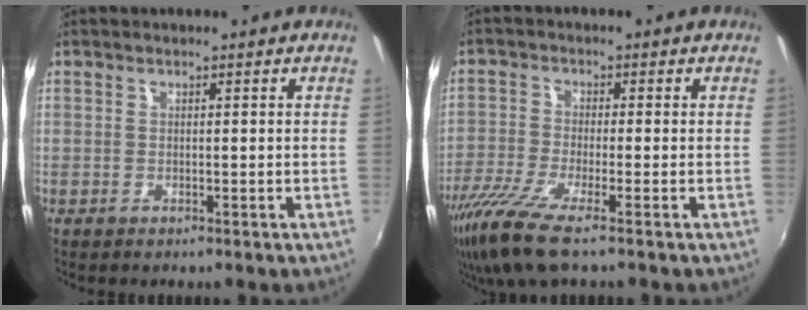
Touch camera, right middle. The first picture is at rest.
{"total": 9.4, "force": [-6.5, 0.8, 6.7], "torque": [-0.158, -0.036, -0.126]}